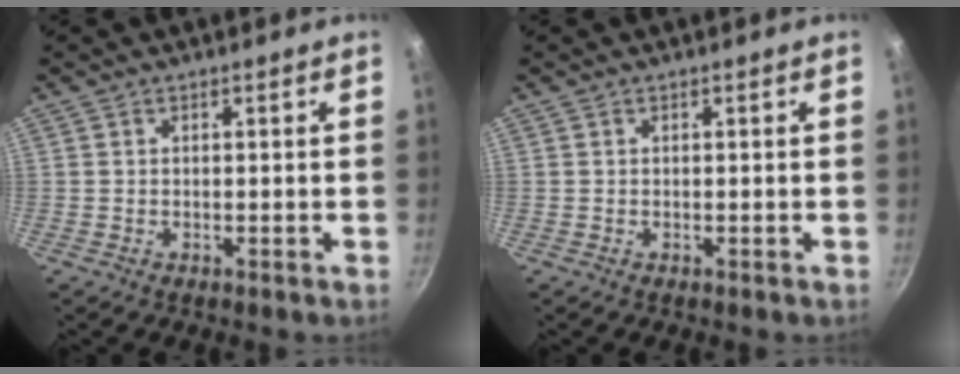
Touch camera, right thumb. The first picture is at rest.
{"total": 0.0}